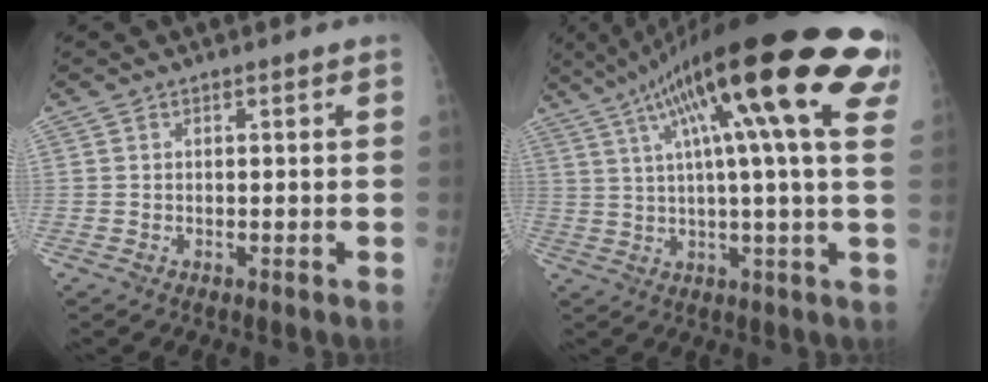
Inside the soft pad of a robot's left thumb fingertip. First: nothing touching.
{"total": 27.7, "force": [12.4, 4.7, 24.3], "torque": [-0.347, 0.026, 0.178]}